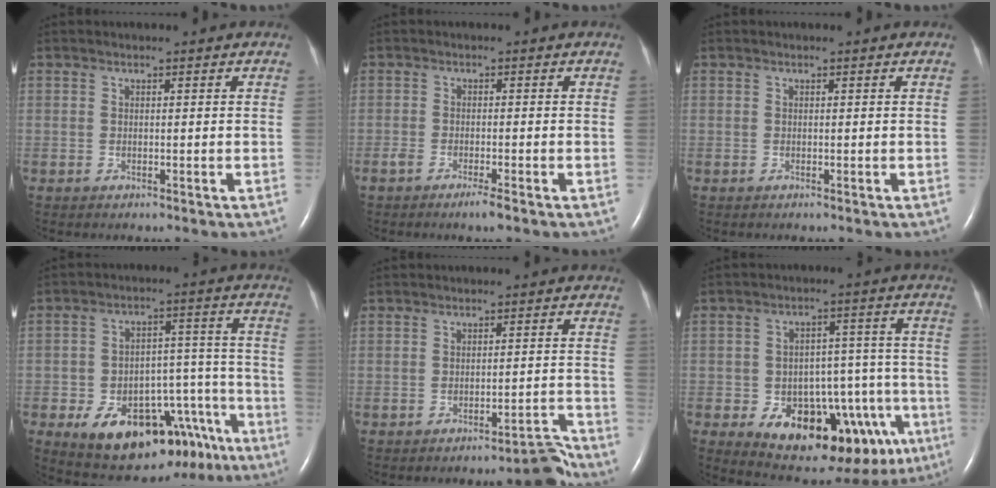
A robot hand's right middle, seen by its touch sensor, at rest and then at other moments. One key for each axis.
{"total": 2.4, "fx": -1.7, "fy": 0.1, "fz": 1.7, "tx": -0.038, "ty": -0.005, "tz": -0.033}
{"total": 0.0}
{"total": 19.4, "fx": -11.5, "fy": 9.6, "fz": 12.3, "tx": -0.129, "ty": 0.048, "tz": -0.158}
{"total": 3.6, "fx": -3.5, "fy": -0.2, "fz": 0.6, "tx": 0.011, "ty": 0.011, "tz": -0.046}
{"total": 19.6, "fx": -9.6, "fy": 9.3, "fz": 14.3, "tx": -0.144, "ty": 0.038, "tz": -0.120}